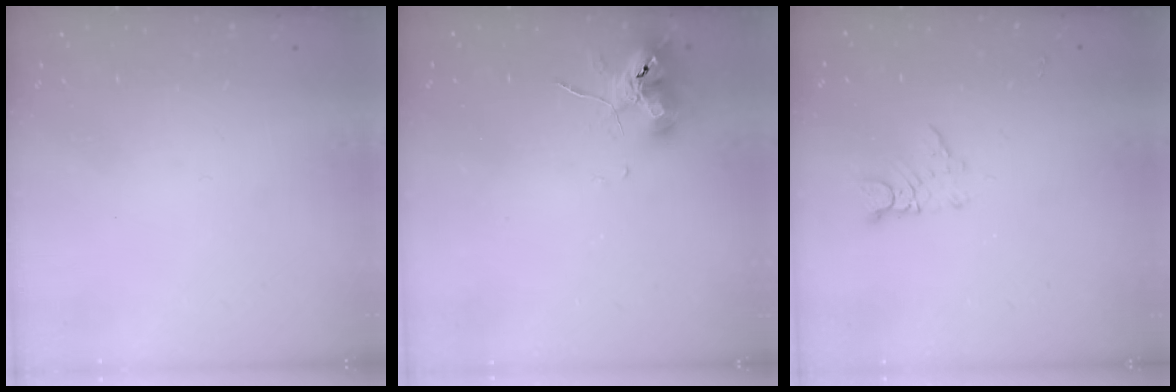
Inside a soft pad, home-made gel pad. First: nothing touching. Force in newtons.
{"total": 11.0, "press": 10.9, "slide": 1.7}
{"total": 3.0, "press": 3.0, "slide": 0.4}